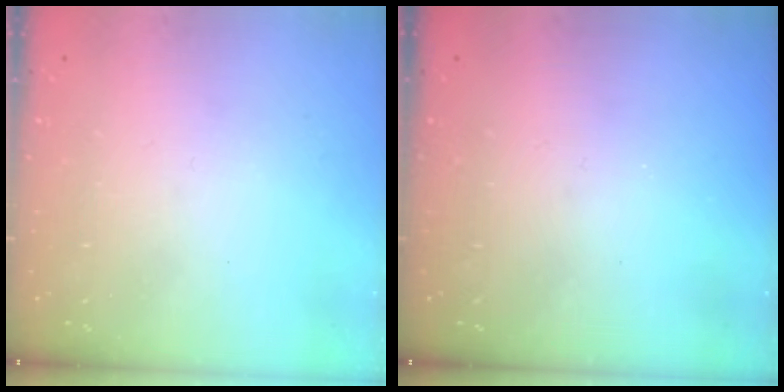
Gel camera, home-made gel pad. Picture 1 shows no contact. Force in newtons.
{"total": 0.0}